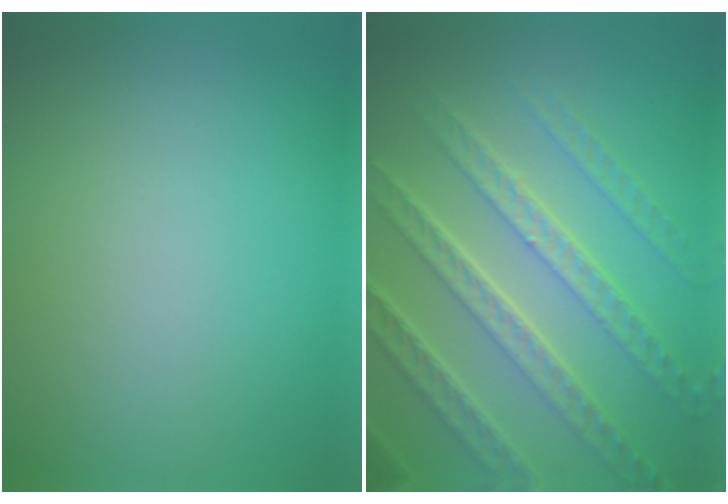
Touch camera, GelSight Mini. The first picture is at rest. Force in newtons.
{"total": 7.6, "press": 5.6, "slide": 5.2}